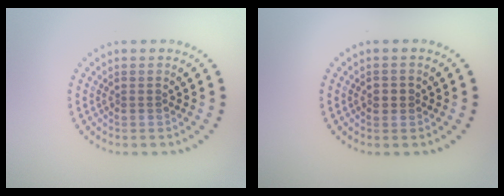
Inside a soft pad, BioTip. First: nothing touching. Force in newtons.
{"total": 1.0, "press": 0.9, "slide": 0.1}